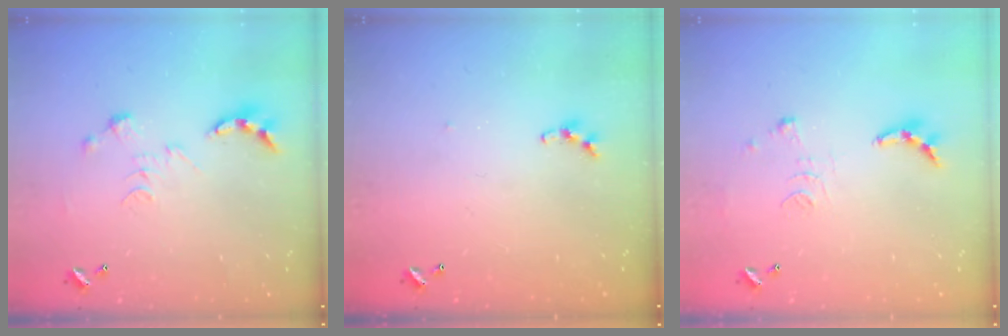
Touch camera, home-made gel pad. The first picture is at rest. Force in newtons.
{"total": 4.4, "press": 4.4, "slide": 0.5}
{"total": 8.3, "press": 8.3, "slide": 0.6}